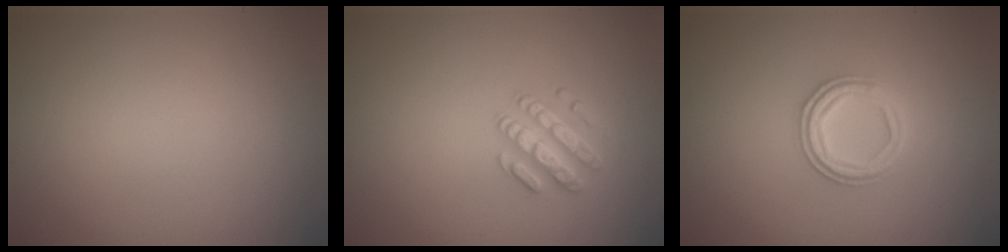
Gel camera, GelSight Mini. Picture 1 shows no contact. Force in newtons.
{"total": 2.5, "press": 2.4, "slide": 0.5}
{"total": 3.1, "press": 2.8, "slide": 1.2}